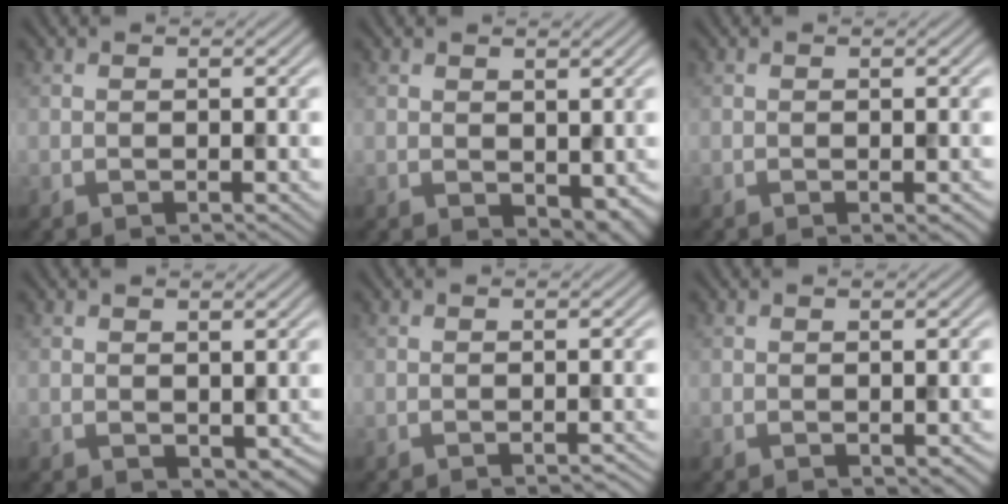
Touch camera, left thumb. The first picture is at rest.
{"total": 2.7, "force": [0.4, 1.8, 2.0], "torque": [-0.034, -0.010, 0.015]}
{"total": 1.0, "force": [-0.4, 0.1, 0.9], "torque": [-0.013, -0.004, -0.006]}
{"total": 1.7, "force": [0.4, 1.2, 1.2], "torque": [-0.022, -0.010, 0.014]}
{"total": 1.0, "force": [-0.7, 0.1, 0.6], "torque": [-0.004, 0.001, -0.011]}
{"total": 1.0, "force": [-0.2, 0.5, 0.8], "torque": [-0.009, -0.006, 0.001]}